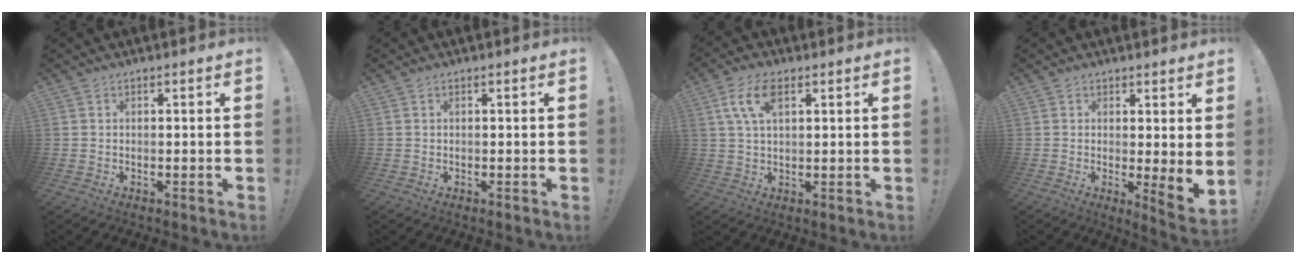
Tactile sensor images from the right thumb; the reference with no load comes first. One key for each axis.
{"total": 0.0}
{"total": 8.0, "fx": 3.1, "fy": 4.0, "fz": 6.2, "tx": -0.114, "ty": 0.003, "tz": 0.056}
{"total": 4.3, "fx": 1.0, "fy": -0.1, "fz": 4.2, "tx": -0.049, "ty": -0.027, "tz": 0.021}